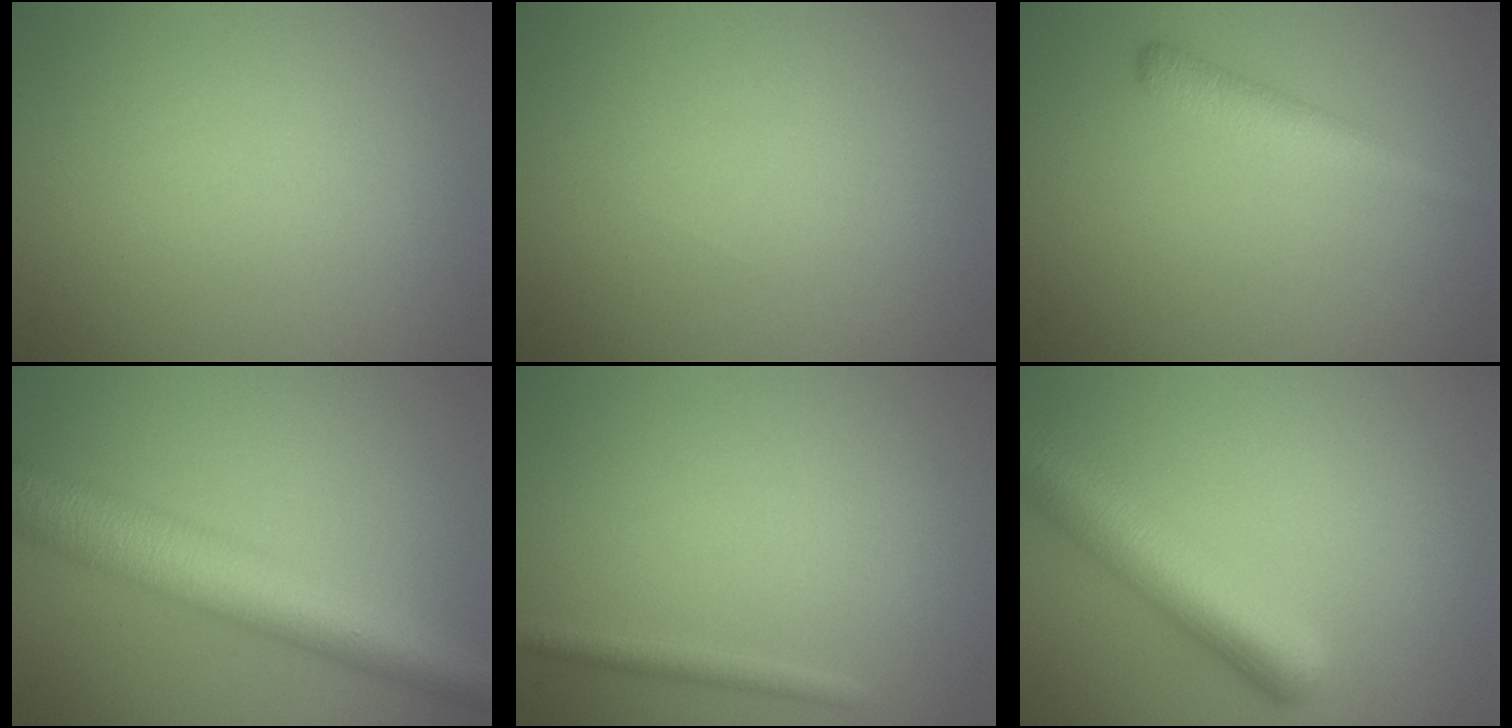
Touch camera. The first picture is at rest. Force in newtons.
{"total": 0.0}
{"total": 2.6, "press": 2.6, "slide": 0.0}
{"total": 7.8, "press": 7.8, "slide": 0.1}
{"total": 1.5, "press": 1.4, "slide": 0.1}
{"total": 6.9, "press": 6.9, "slide": 0.4}